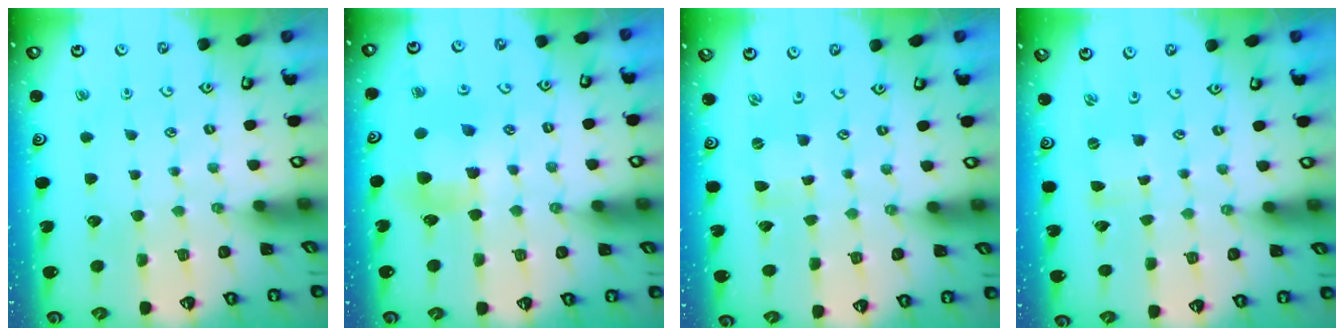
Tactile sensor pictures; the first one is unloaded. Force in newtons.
{"total": 7.6, "press": 7.5, "slide": 1.1}
{"total": 0.0}
{"total": 0.0}